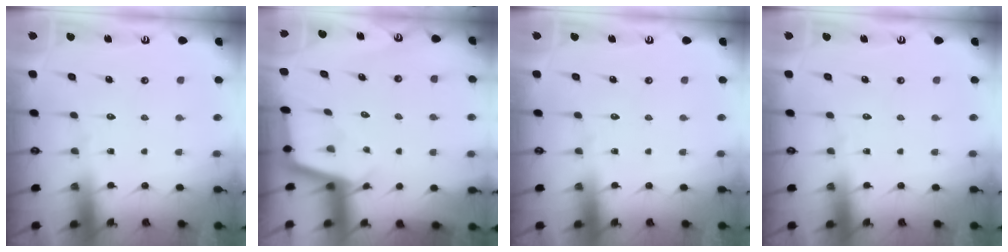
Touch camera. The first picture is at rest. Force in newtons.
{"total": 2.5, "press": 2.5, "slide": 0.2}
{"total": 0.0}
{"total": 0.0}